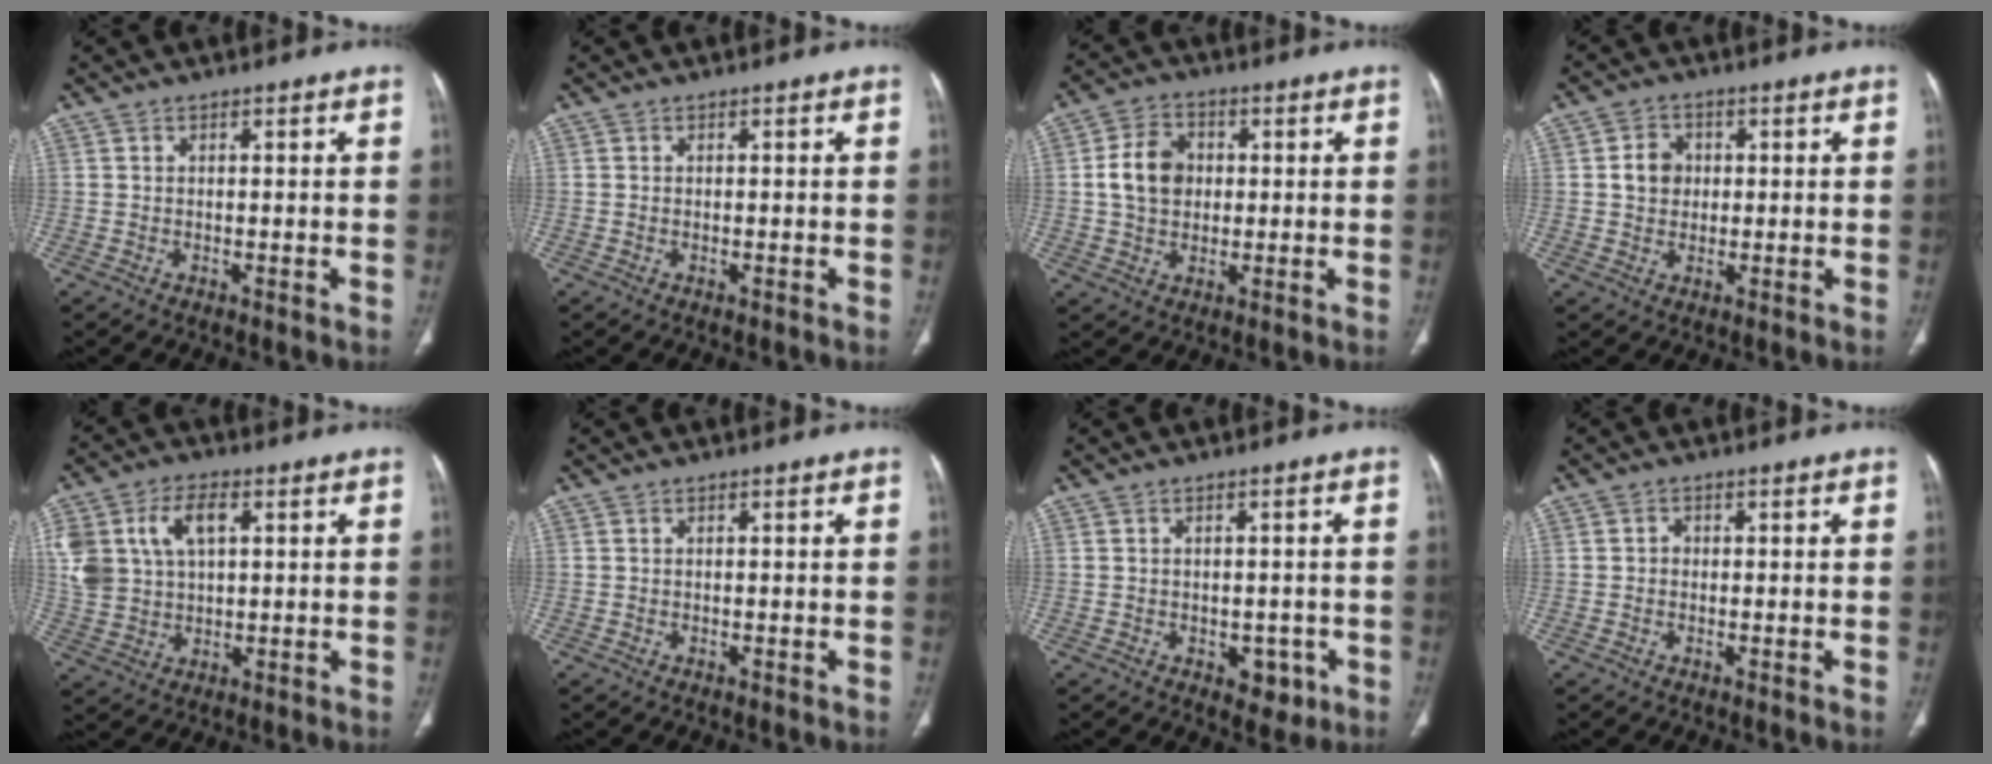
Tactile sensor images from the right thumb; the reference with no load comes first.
{"total": 0.6, "force": [-0.5, -0.2, 0.2], "torque": [-0.009, 0.003, -0.010]}
{"total": 8.6, "force": [0.8, 6.7, 5.3], "torque": [-0.076, 0.008, 0.010]}
{"total": 4.8, "force": [0.6, 4.1, 2.3], "torque": [-0.022, 0.005, 0.006]}
{"total": 13.6, "force": [3.9, 8.8, 9.5], "torque": [-0.199, 0.008, 0.081]}
{"total": 0.0}
{"total": 4.3, "force": [-1.6, 2.9, 2.7], "torque": [-0.010, 0.006, -0.014]}
{"total": 1.1, "force": [-0.1, 1.0, 0.5], "torque": [-0.002, 0.004, -0.004]}